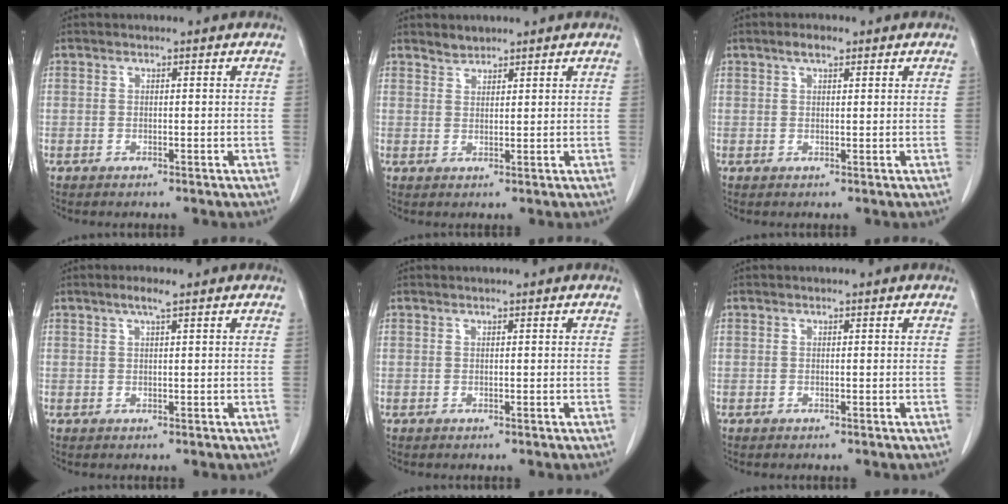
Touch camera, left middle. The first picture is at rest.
{"total": 1.6, "force": [1.5, 0.5, 0.0], "torque": [-0.002, 0.001, 0.030]}
{"total": 2.1, "force": [1.4, 0.7, 1.4], "torque": [-0.032, 0.007, 0.024]}
{"total": 1.9, "force": [1.2, -0.1, 1.5], "torque": [-0.034, 0.004, 0.024]}
{"total": 0.0}
{"total": 0.0}